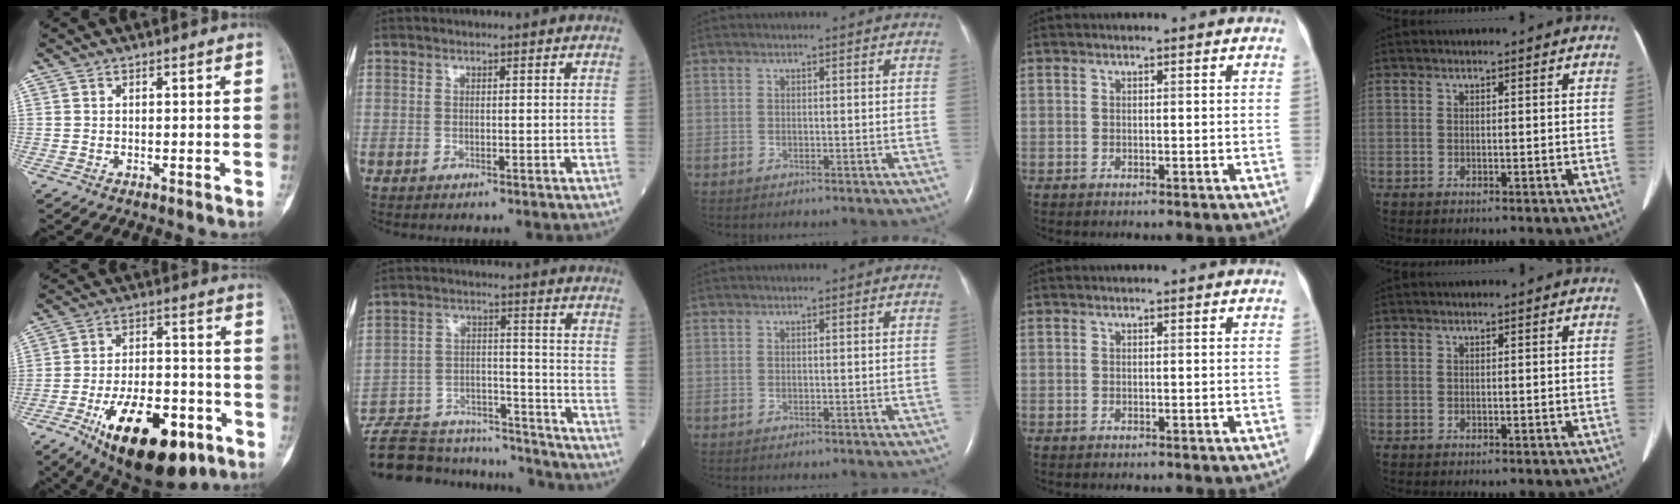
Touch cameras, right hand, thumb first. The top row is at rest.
{"thumb": {"total": 22.3, "force": [-11.1, 10.4, 16.3], "torque": [-0.251, 0.048, -0.161]}, "index": {"total": 22.0, "force": [-20.4, 5.0, 6.5], "torque": [-0.145, 0.002, -0.309]}}